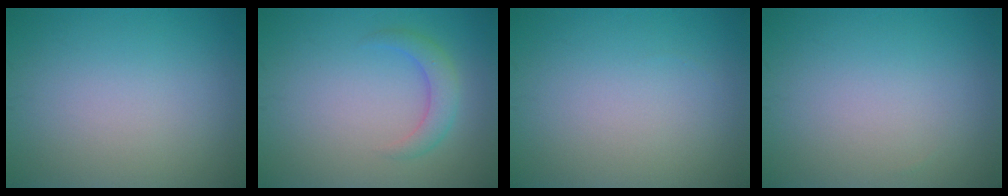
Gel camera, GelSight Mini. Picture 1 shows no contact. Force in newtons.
{"total": 2.4, "press": 2.4, "slide": 0.0}
{"total": 0.0}
{"total": 0.0}